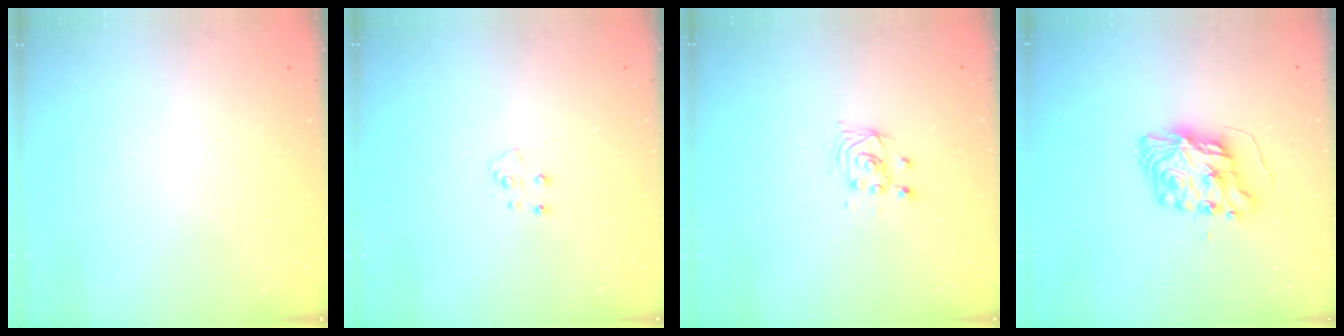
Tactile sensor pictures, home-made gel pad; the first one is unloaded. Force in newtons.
{"total": 5.1, "press": 5.1, "slide": 0.4}
{"total": 2.9, "press": 2.9, "slide": 0.1}
{"total": 8.5, "press": 8.5, "slide": 0.6}